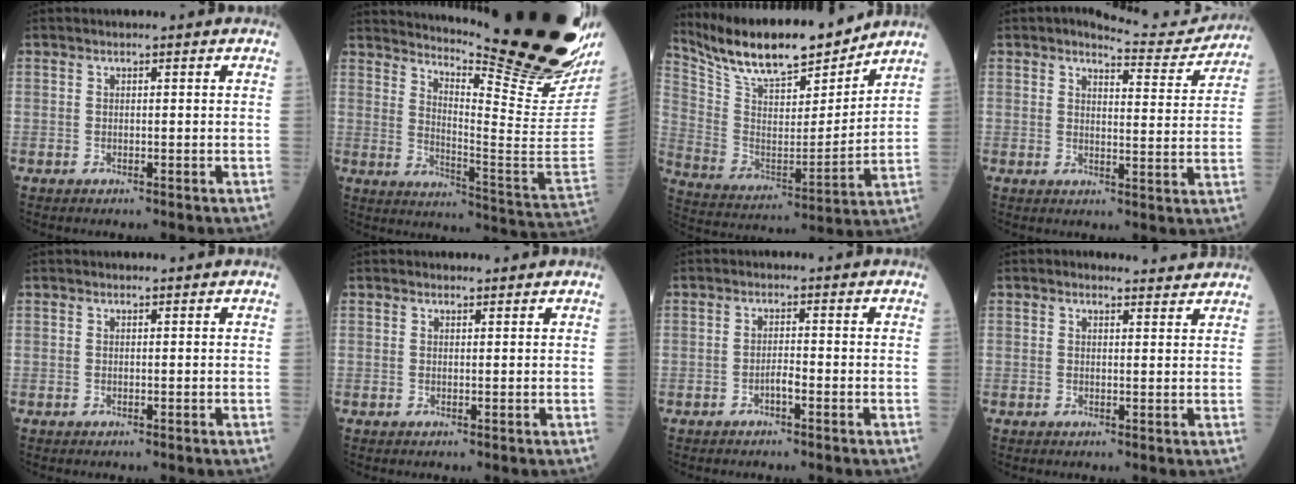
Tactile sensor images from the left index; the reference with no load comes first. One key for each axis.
{"total": 28.6, "fx": 22.4, "fy": 1.8, "fz": 17.7, "tx": -0.261, "ty": -0.108, "tz": 0.300}
{"total": 18.5, "fx": 16.2, "fy": 3.8, "fz": 8.1, "tx": -0.160, "ty": -0.005, "tz": 0.289}
{"total": 7.7, "fx": 7.5, "fy": 1.3, "fz": 0.8, "tx": -0.010, "ty": -0.014, "tz": 0.088}
{"total": 0.0}
{"total": 0.8, "fx": 0.7, "fy": 0.2, "fz": -0.1, "tx": -0.008, "ty": -0.002, "tz": 0.011}
{"total": 1.4, "fx": -0.8, "fy": 0.2, "fz": 1.2, "tx": -0.020, "ty": 0.002, "tz": -0.016}
{"total": 2.8, "fx": 2.7, "fy": 0.7, "fz": 0.1, "tx": -0.011, "ty": 0.002, "tz": 0.028}